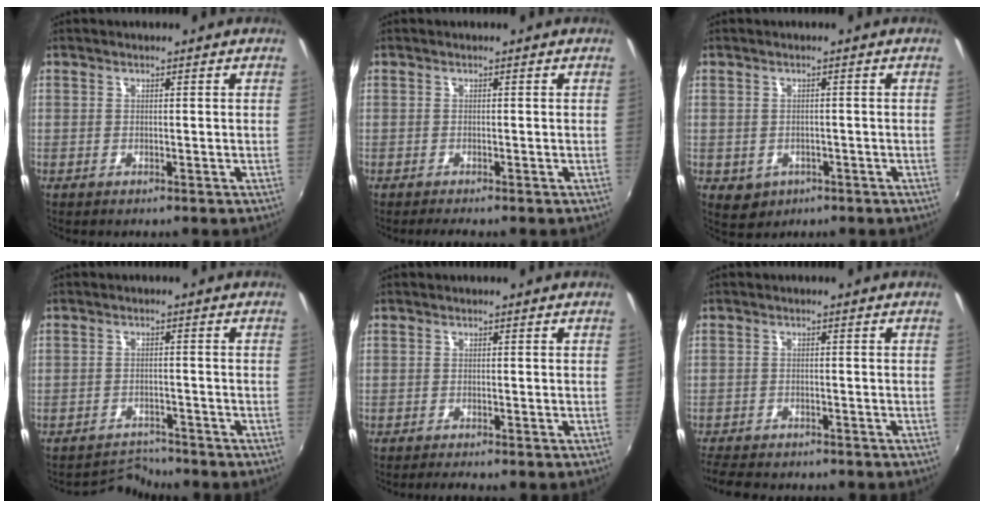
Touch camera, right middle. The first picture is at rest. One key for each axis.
{"total": 1.3, "fx": -1.1, "fy": -0.3, "fz": 0.7, "tx": -0.010, "ty": -0.006, "tz": -0.019}
{"total": 3.3, "fx": -0.8, "fy": 2.9, "fz": 1.4, "tx": -0.030, "ty": -0.005, "tz": -0.005}
{"total": 3.5, "fx": -3.3, "fy": 0.3, "fz": -1.1, "tx": 0.009, "ty": 0.011, "tz": -0.057}
{"total": 1.5, "fx": -1.2, "fy": -0.3, "fz": 0.8, "tx": -0.012, "ty": -0.007, "tz": -0.021}
{"total": 6.1, "fx": -5.6, "fy": 1.6, "fz": 2.0, "tx": -0.062, "ty": -0.019, "tz": -0.095}